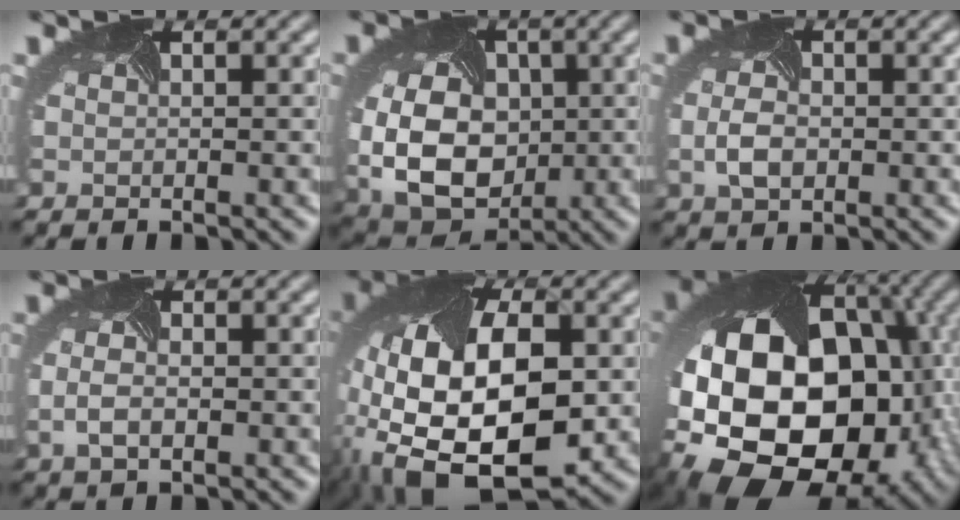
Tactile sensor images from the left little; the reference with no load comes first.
{"total": 10.7, "force": [-0.6, 8.1, 6.9], "torque": [-0.140, -0.026, 0.007]}
{"total": 2.2, "force": [-0.4, 1.5, 1.6], "torque": [-0.048, -0.003, -0.005]}
{"total": 2.1, "force": [-0.3, 1.3, 1.6], "torque": [-0.049, -0.003, -0.003]}
{"total": 16.4, "force": [-2.3, 9.9, 12.8], "torque": [-0.271, -0.031, -0.021]}
{"total": 21.6, "force": [-2.6, 17.2, 12.8], "torque": [-0.246, -0.056, -0.050]}